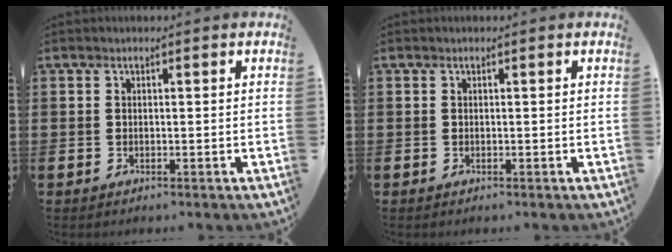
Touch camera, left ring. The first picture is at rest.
{"total": 0.0}